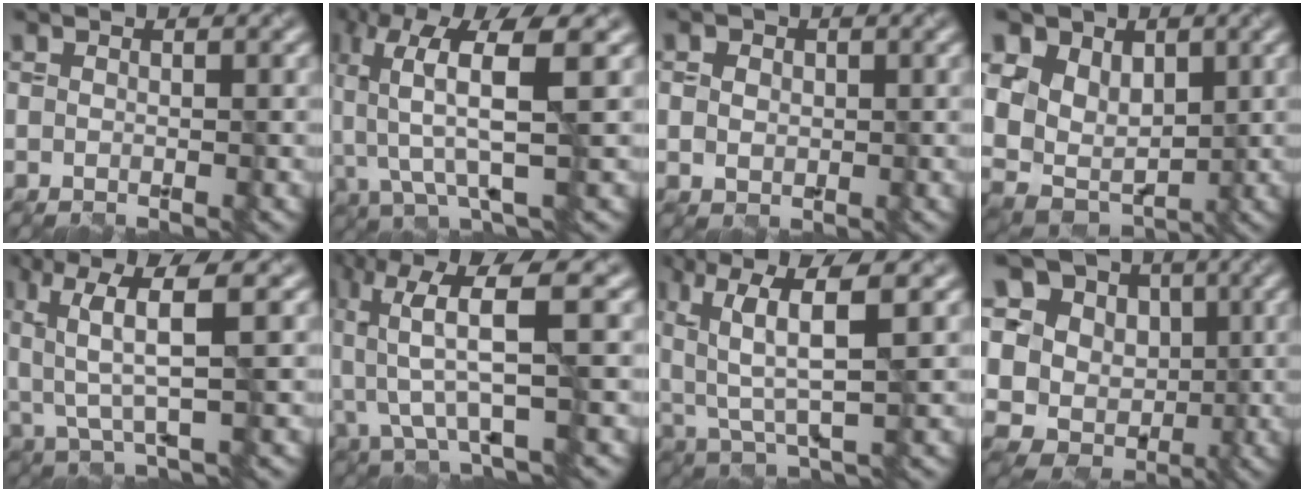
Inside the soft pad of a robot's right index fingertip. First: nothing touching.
{"total": 6.4, "force": [0.4, 1.4, 6.3], "torque": [-0.137, 0.002, 0.013]}
{"total": 2.4, "force": [0.8, 2.0, 1.1], "torque": [-0.025, 0.014, 0.017]}
{"total": 5.9, "force": [2.4, 4.7, 2.6], "torque": [-0.068, 0.010, 0.033]}
{"total": 5.1, "force": [1.2, 0.9, 4.8], "torque": [-0.105, 0.001, 0.031]}
{"total": 6.1, "force": [0.3, 1.2, 6.0], "torque": [-0.139, 0.005, 0.012]}
{"total": 6.4, "force": [2.2, 1.6, 5.8], "torque": [-0.123, 0.004, 0.051]}
{"total": 14.3, "force": [2.9, 12.3, 6.6], "torque": [-0.149, 0.028, 0.039]}